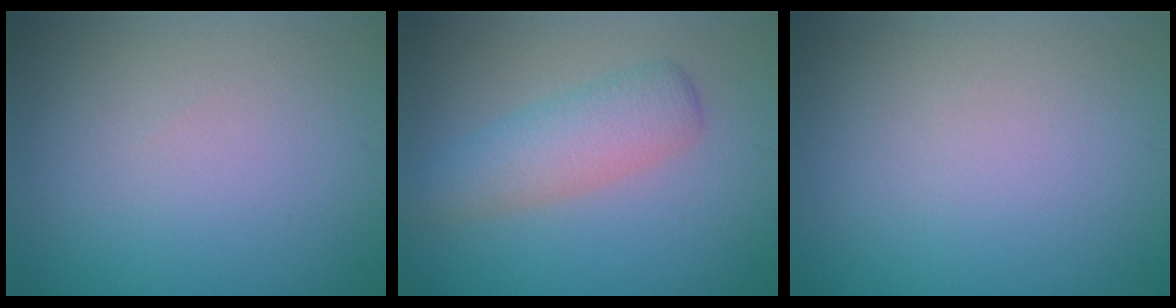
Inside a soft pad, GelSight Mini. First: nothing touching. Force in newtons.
{"total": 3.7, "press": 3.7, "slide": 0.1}
{"total": 0.0}